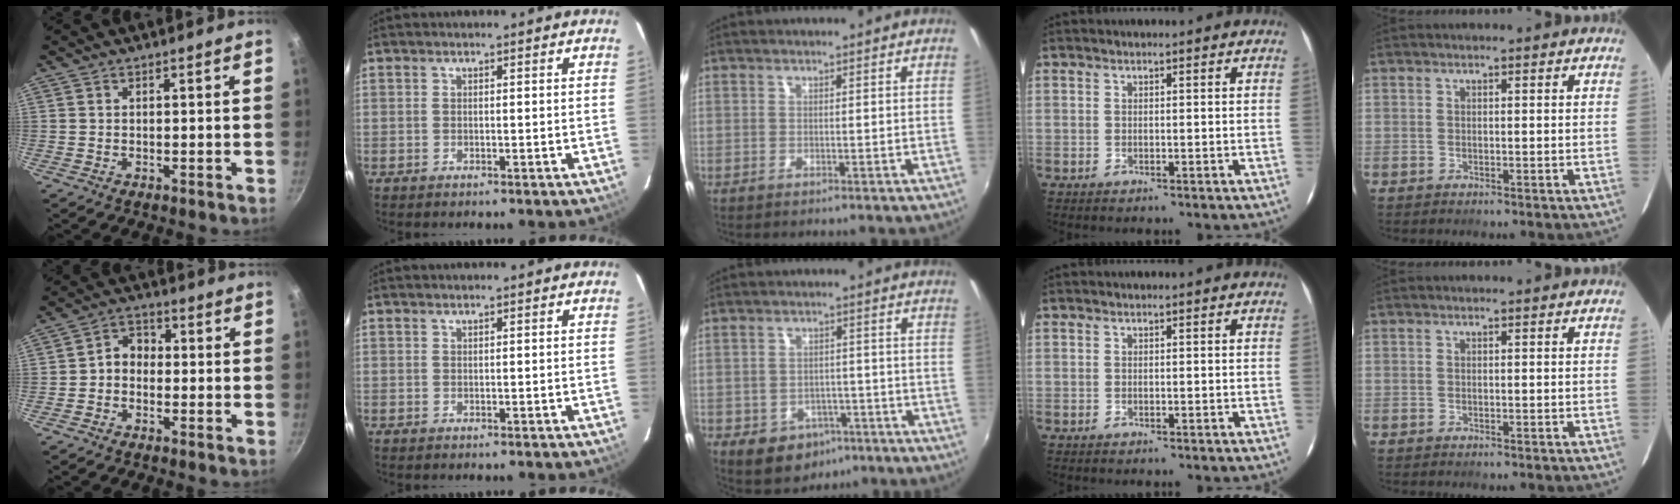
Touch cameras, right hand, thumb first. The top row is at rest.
{"thumb": {"total": 4.3, "force": [-0.9, 3.5, 2.4], "torque": [-0.023, 0.022, -0.030]}, "middle": {"total": 9.1, "force": [-4.7, 7.0, 3.5], "torque": [-0.078, 0.005, -0.047]}}